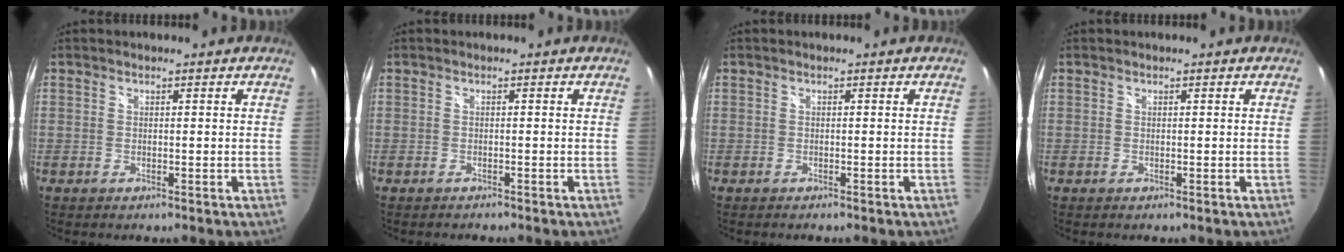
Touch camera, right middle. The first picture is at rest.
{"total": 1.0, "force": [-1.0, 0.2, 0.1], "torque": [-0.005, -0.006, -0.016]}
{"total": 0.5, "force": [-0.5, 0.1, 0.1], "torque": [-0.003, -0.004, -0.010]}
{"total": 0.0}